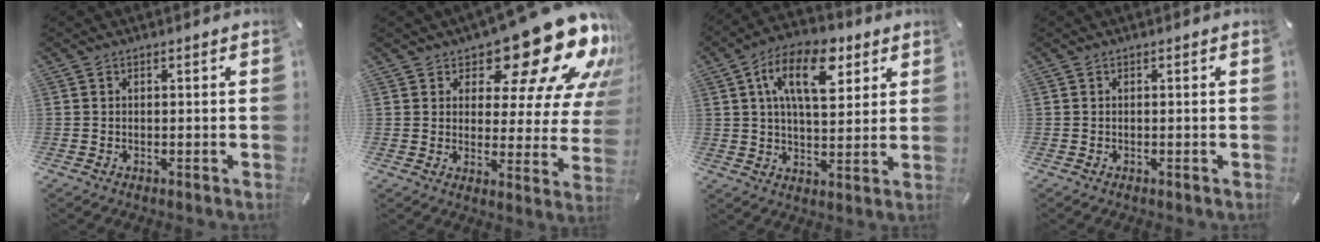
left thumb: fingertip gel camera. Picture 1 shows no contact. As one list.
[{"total": 21.0, "force": [14.7, 7.9, 12.8], "torque": [-0.175, -0.103, 0.240]}, {"total": 14.8, "force": [6.6, 7.6, 10.8], "torque": [-0.172, -0.009, 0.112]}, {"total": 0.0}]